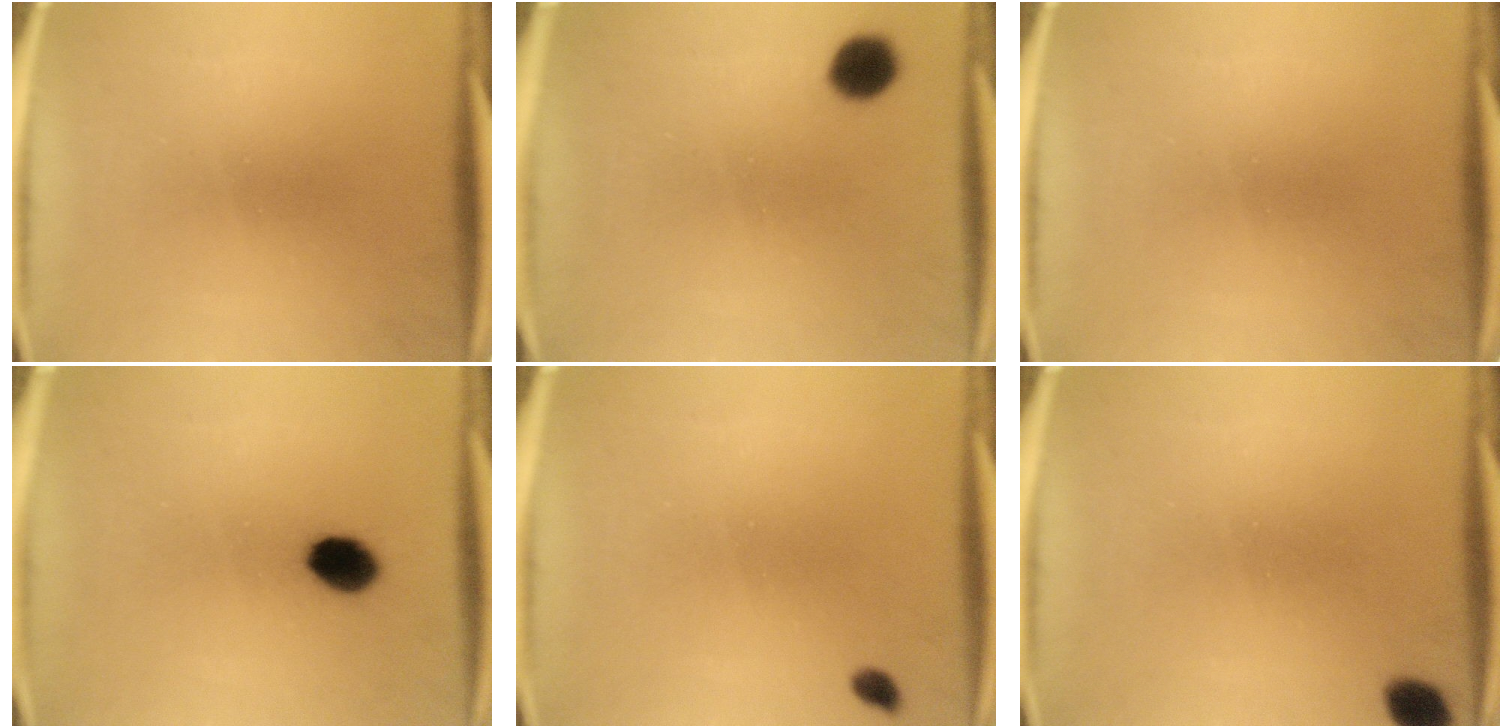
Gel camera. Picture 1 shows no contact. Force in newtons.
{"total": 5.3}
{"total": 0.0}
{"total": 6.2}
{"total": 1.3}
{"total": 3.8}